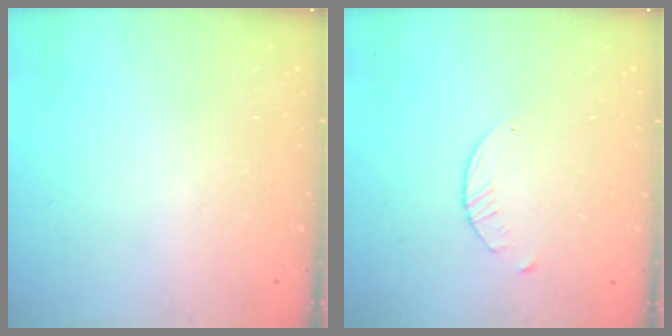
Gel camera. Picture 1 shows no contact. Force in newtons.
{"total": 2.0, "press": 2.0, "slide": 0.3}